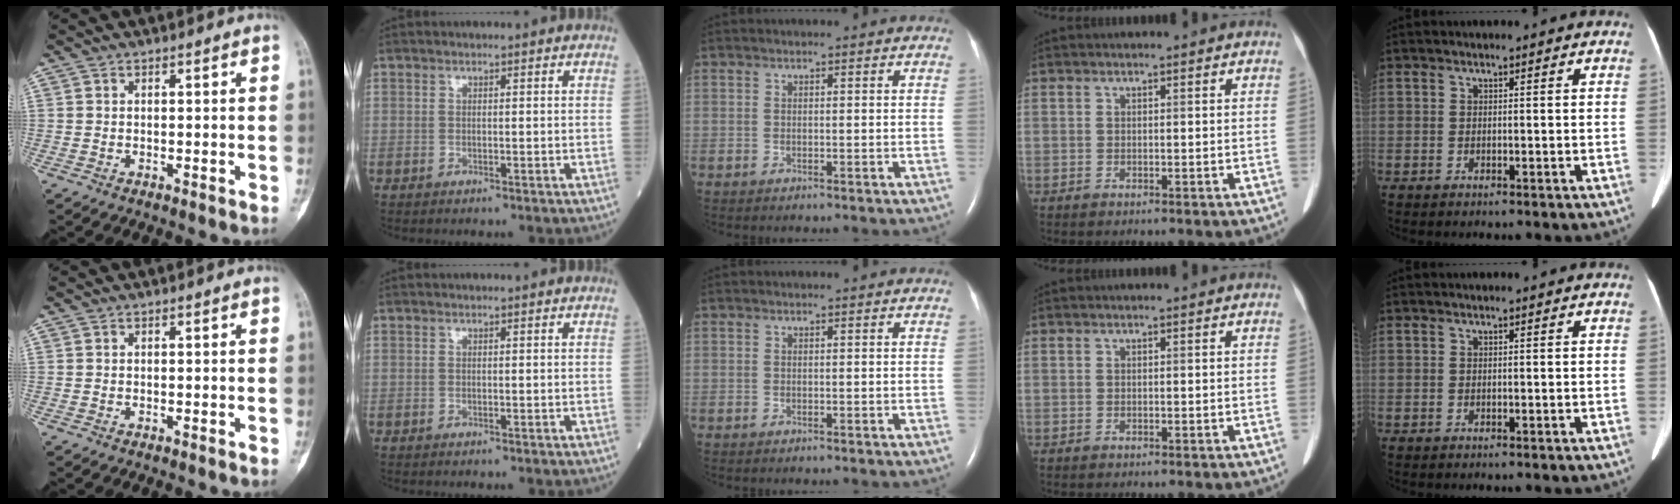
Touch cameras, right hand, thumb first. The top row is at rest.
{}